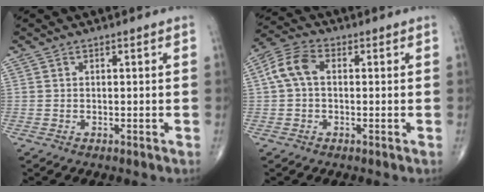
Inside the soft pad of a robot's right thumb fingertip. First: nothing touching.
{"total": 6.6, "force": [0.6, 4.1, 5.1], "torque": [-0.105, 0.022, 0.004]}